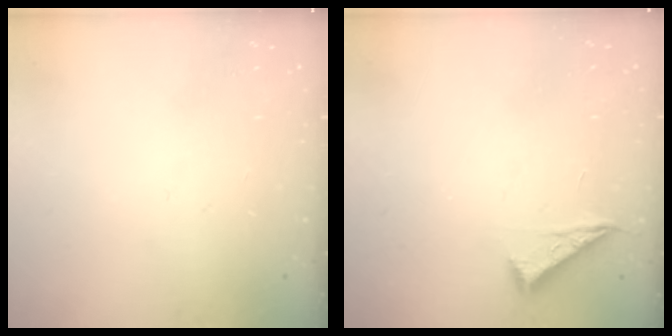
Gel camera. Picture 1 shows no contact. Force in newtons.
{"total": 5.0, "press": 5.0, "slide": 0.7}